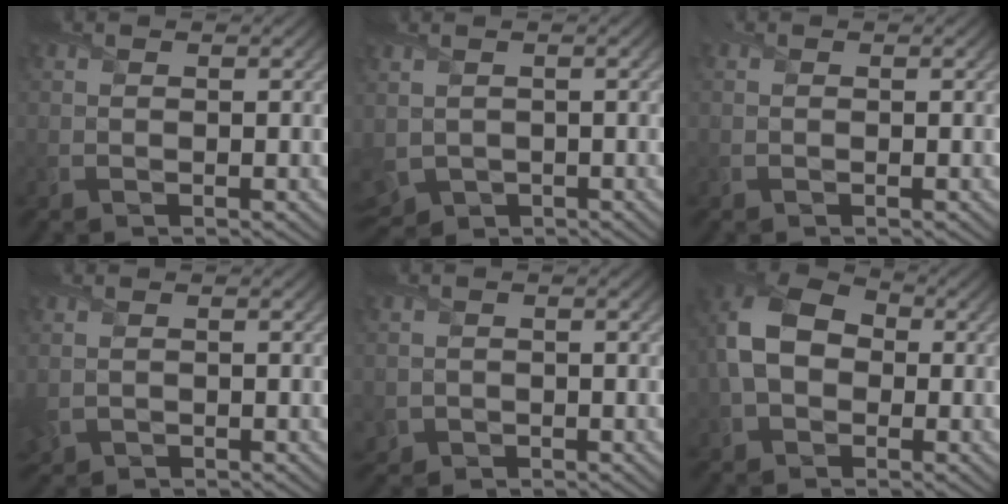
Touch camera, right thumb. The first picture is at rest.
{"total": 4.6, "force": [-1.1, 3.2, 3.1], "torque": [-0.096, -0.024, -0.013]}
{"total": 0.0}
{"total": 1.8, "force": [-0.3, 1.3, 1.2], "torque": [-0.039, -0.007, -0.002]}
{"total": 1.4, "force": [-0.5, 1.3, 0.0], "torque": [0.001, -0.008, -0.011]}
{"total": 8.4, "force": [0.0, 6.2, 5.8], "torque": [-0.137, 0.013, -0.013]}